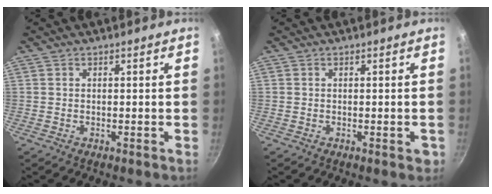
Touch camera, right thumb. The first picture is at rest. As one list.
[{"total": 1.7, "force": [-0.6, 0.7, 1.5], "torque": [-0.014, 0.000, -0.009]}]